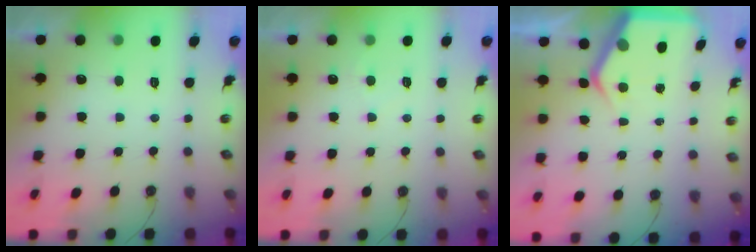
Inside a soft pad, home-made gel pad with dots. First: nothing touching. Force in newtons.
{"total": 3.9, "press": 3.8, "slide": 0.5}
{"total": 5.6, "press": 5.5, "slide": 0.5}